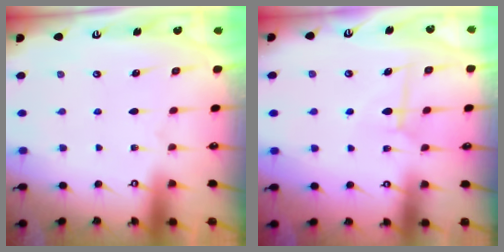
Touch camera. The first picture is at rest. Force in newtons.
{"total": 8.2, "press": 8.1, "slide": 1.0}